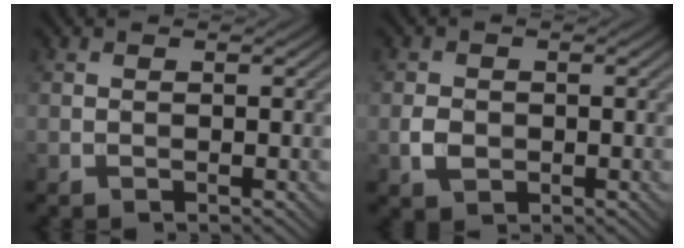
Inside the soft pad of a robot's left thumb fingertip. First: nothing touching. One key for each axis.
{"total": 2.3, "fx": -0.5, "fy": 1.8, "fz": 1.3, "tx": -0.030, "ty": -0.006, "tz": -0.013}